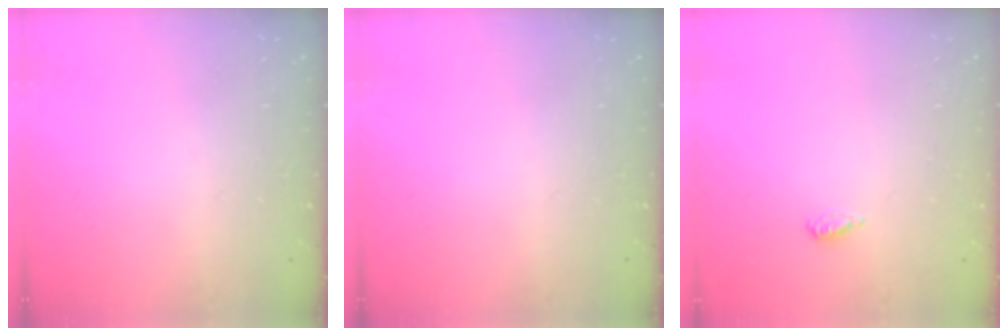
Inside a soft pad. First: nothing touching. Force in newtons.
{"total": 0.0}
{"total": 2.7, "press": 2.7, "slide": 0.5}